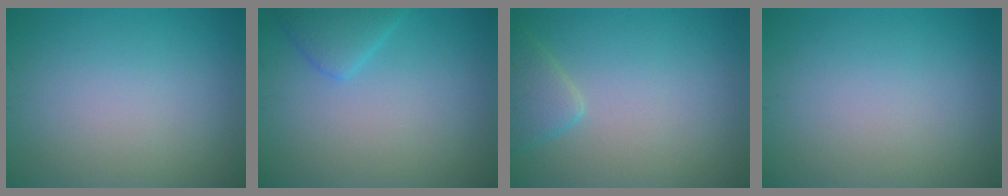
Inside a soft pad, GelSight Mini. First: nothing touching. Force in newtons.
{"total": 2.9, "press": 2.9, "slide": 0.3}
{"total": 2.3, "press": 2.2, "slide": 0.2}
{"total": 0.0}